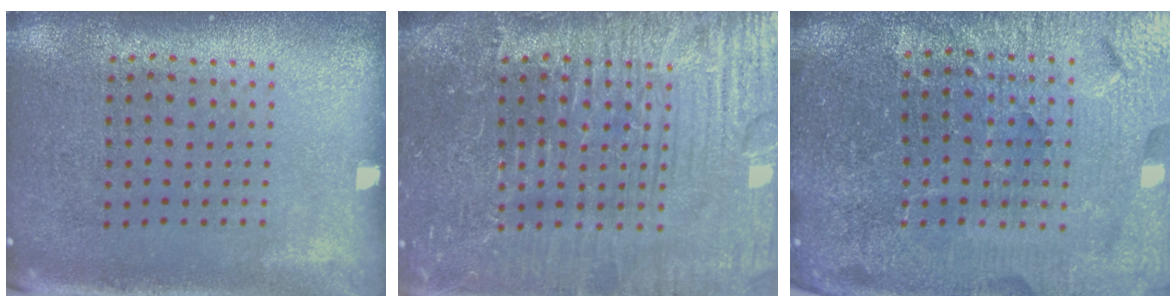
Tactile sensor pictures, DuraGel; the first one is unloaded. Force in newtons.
{"total": 7.5, "press": 7.4, "slide": 0.9}
{"total": 5.6, "press": 5.1, "slide": 2.4}